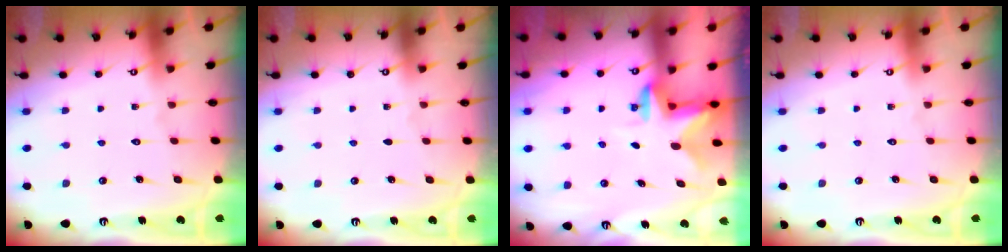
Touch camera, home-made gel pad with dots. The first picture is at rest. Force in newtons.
{"total": 0.0}
{"total": 2.4, "press": 2.3, "slide": 0.4}
{"total": 0.0}